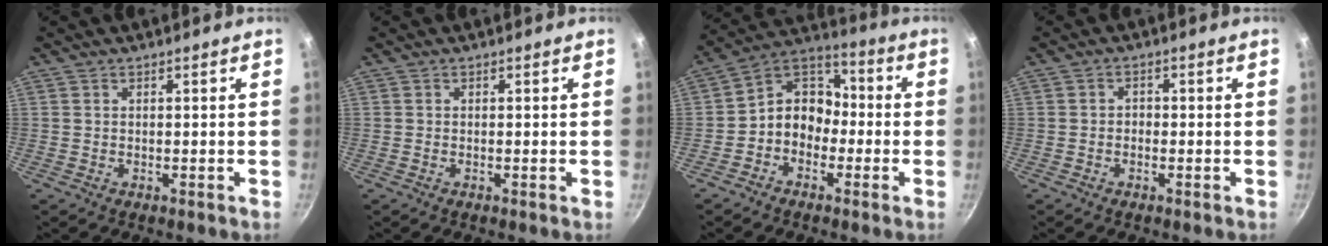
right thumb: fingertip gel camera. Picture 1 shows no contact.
{"total": 0.0}
{"total": 9.8, "force": [-2.6, 8.0, 5.1], "torque": [-0.040, 0.051, -0.071]}
{"total": 1.4, "force": [-0.6, 1.1, 0.7], "torque": [-0.006, 0.008, -0.013]}